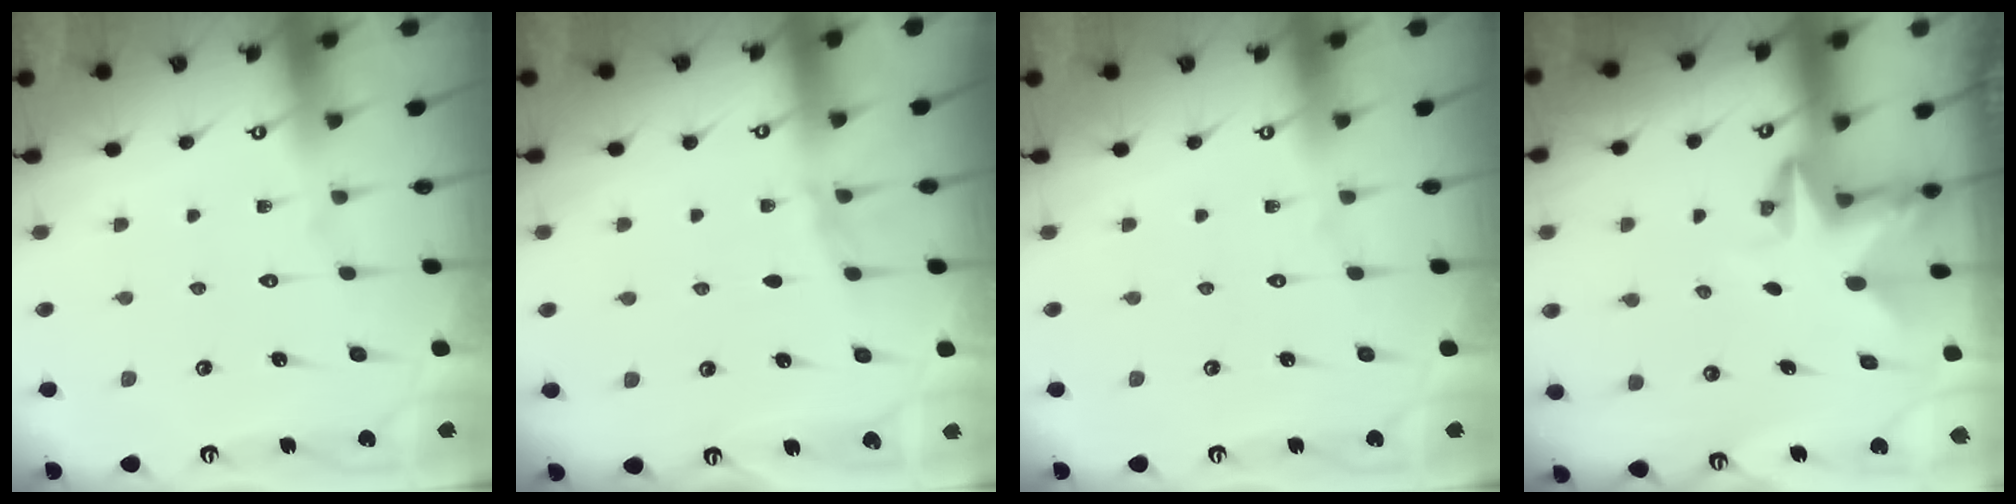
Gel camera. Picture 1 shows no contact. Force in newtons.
{"total": 1.8, "press": 1.8, "slide": 0.3}
{"total": 0.0}
{"total": 2.8, "press": 2.8, "slide": 0.2}